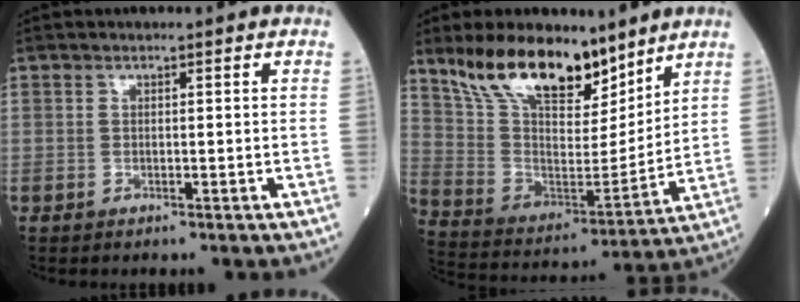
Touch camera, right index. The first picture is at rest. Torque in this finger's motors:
{"motor_torque": [0.88, 1.02, 0.33, 0.18]}